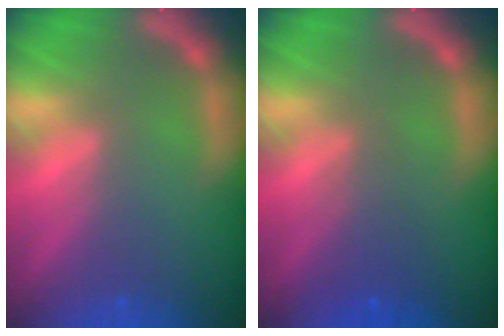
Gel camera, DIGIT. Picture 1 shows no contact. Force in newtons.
{"total": 2.5}